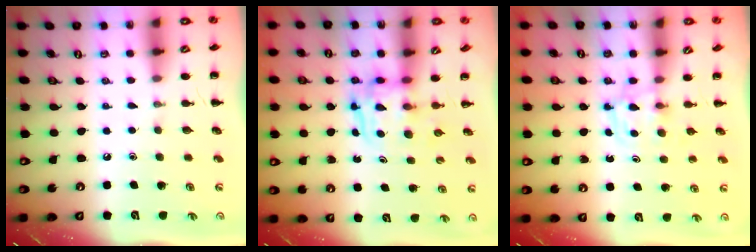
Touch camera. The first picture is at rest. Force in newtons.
{"total": 3.6, "press": 3.6, "slide": 0.3}
{"total": 2.9, "press": 2.6, "slide": 1.2}